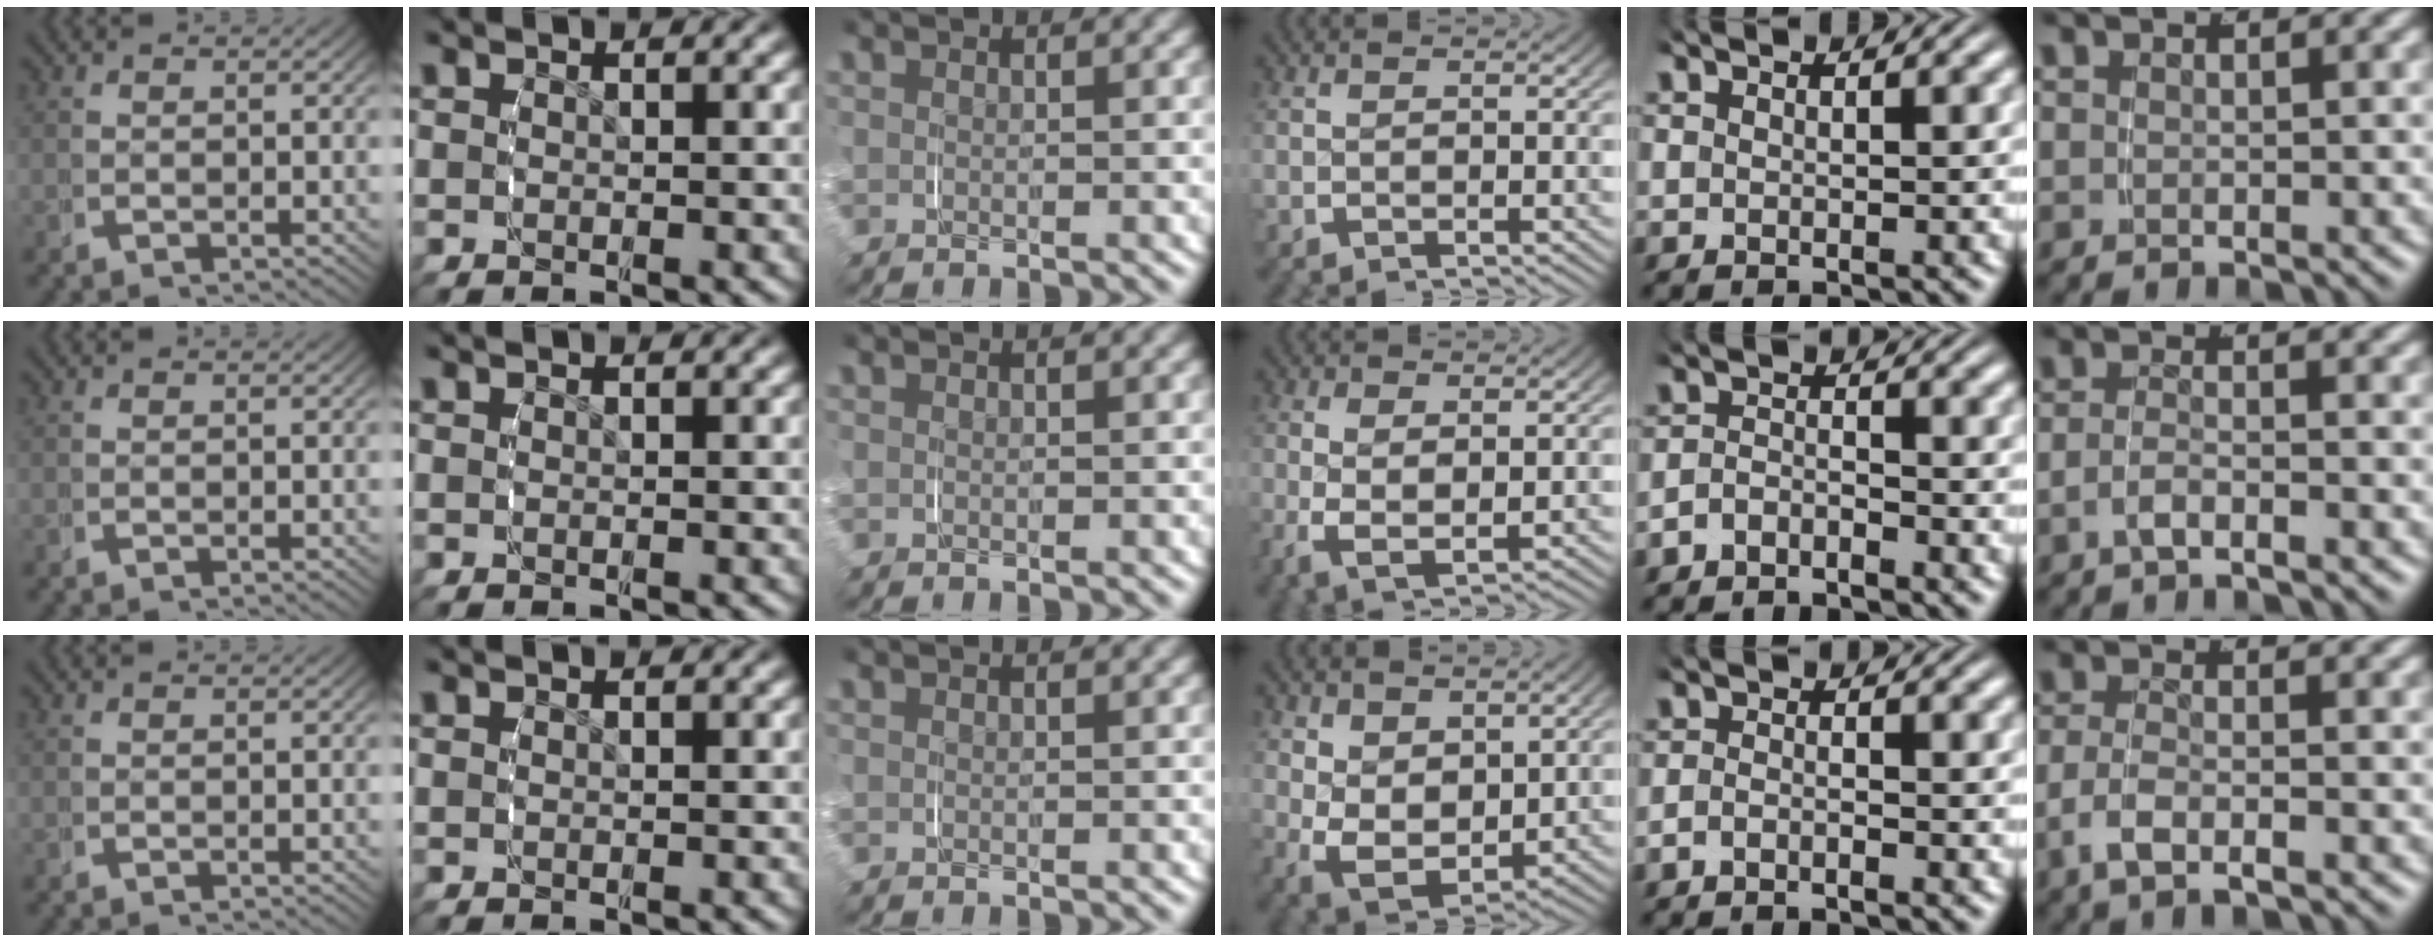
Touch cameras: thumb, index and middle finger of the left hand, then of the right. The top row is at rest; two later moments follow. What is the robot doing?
{"motion": "grasp_and_lifting", "object": "napkin"}